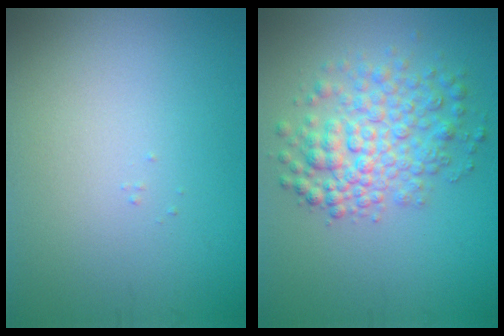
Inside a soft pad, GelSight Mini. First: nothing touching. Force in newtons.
{"total": 5.1, "press": 5.1, "slide": 0.2}